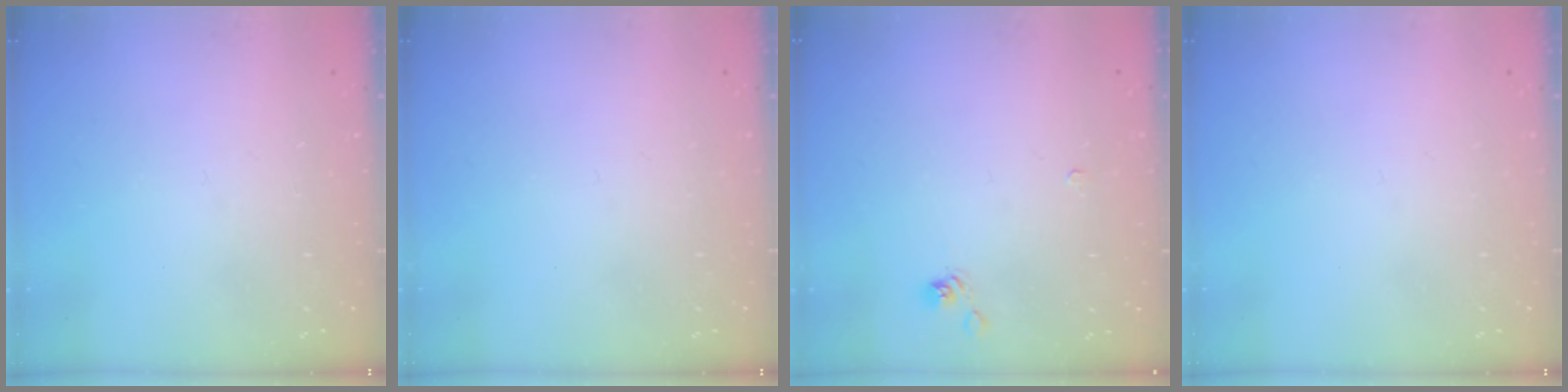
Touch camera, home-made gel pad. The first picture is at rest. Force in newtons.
{"total": 0.0}
{"total": 2.4, "press": 2.3, "slide": 0.8}
{"total": 0.0}